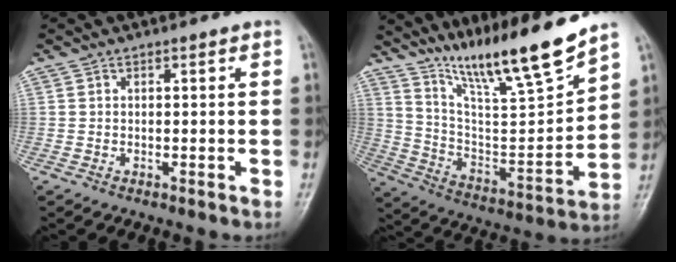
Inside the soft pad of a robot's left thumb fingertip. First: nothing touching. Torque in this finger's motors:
{"motor_torque": [1.31, 0.26, 1.07, -1.69, 0.08]}